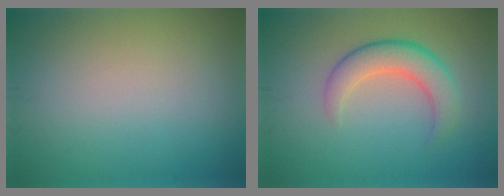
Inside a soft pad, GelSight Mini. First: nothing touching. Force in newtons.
{"total": 4.3, "press": 4.3, "slide": 0.3}